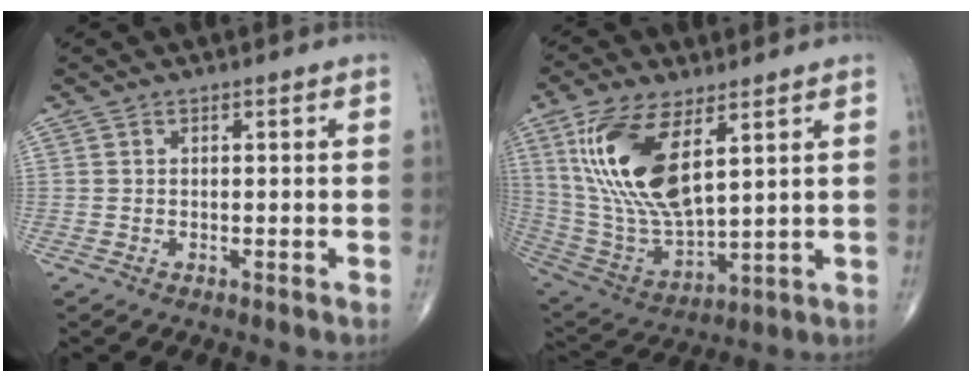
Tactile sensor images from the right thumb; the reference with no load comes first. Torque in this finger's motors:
{"motor_torque": [-0.29, 3.20, 1.95, 0.82, 0.58]}